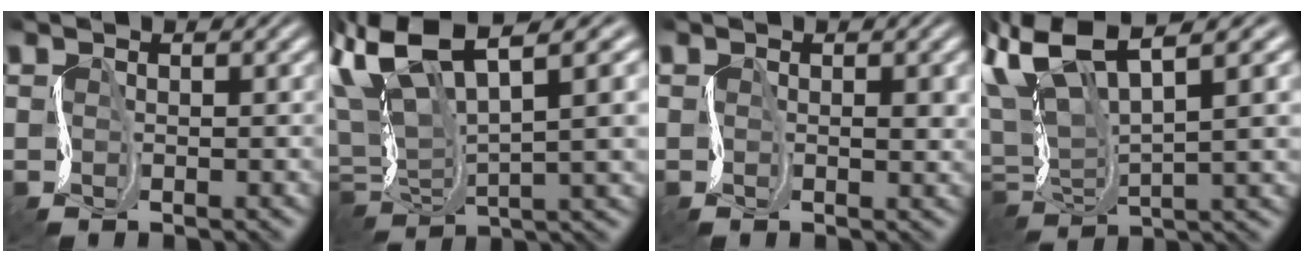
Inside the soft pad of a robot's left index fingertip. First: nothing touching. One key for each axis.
{"total": 10.9, "fx": 3.3, "fy": 4.0, "fz": 9.5, "tx": -0.199, "ty": 0.008, "tz": 0.057}
{"total": 1.3, "fx": 0.1, "fy": 0.6, "fz": 1.2, "tx": -0.025, "ty": -0.003, "tz": 0.001}
{"total": 9.2, "fx": 2.7, "fy": 3.1, "fz": 8.2, "tx": -0.172, "ty": 0.011, "tz": 0.045}